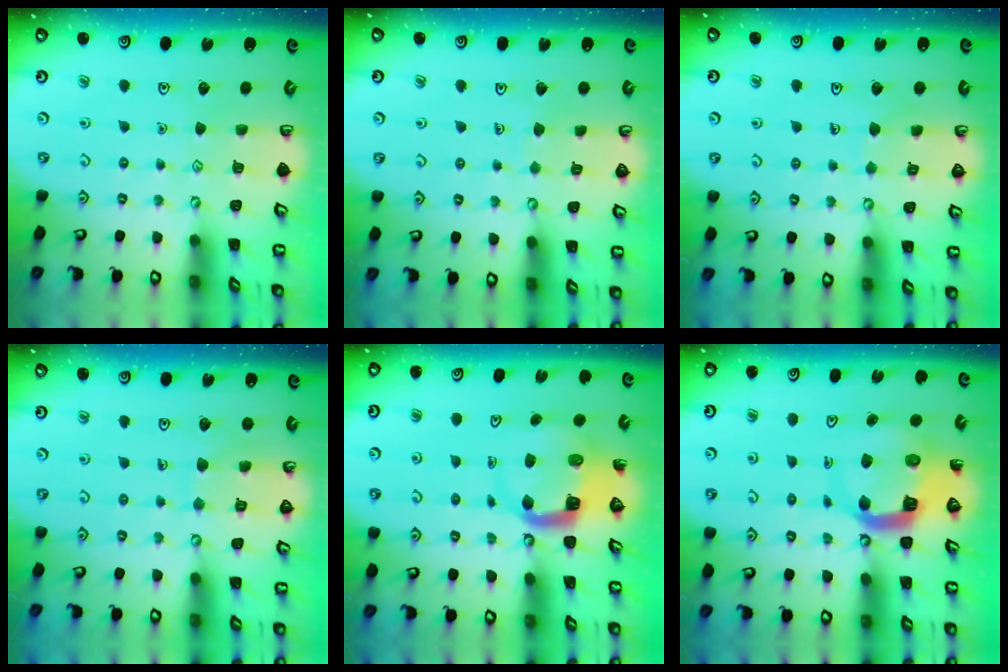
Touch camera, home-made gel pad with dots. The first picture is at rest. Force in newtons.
{"total": 2.2, "press": 2.2, "slide": 0.1}
{"total": 4.9, "press": 4.8, "slide": 0.3}
{"total": 7.3, "press": 7.3, "slide": 0.7}
{"total": 5.8, "press": 5.8, "slide": 0.9}
{"total": 9.0, "press": 8.9, "slide": 1.1}